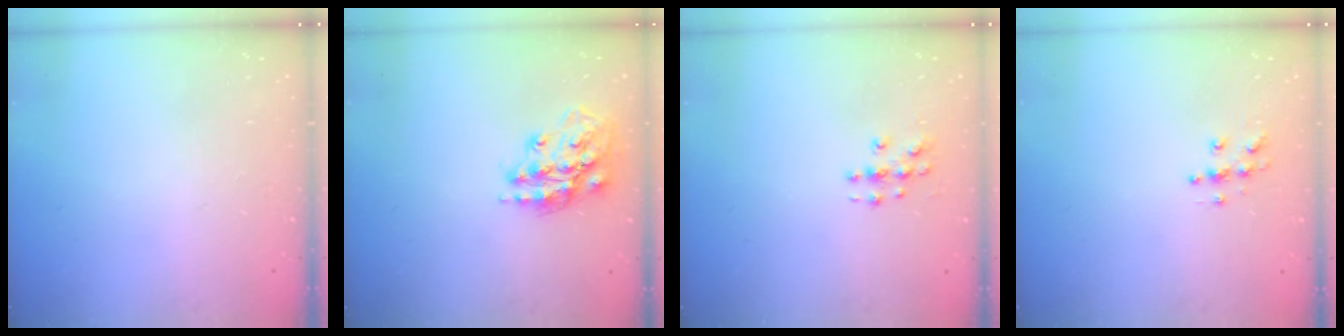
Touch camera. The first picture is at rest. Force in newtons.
{"total": 16.1, "press": 16.1, "slide": 1.5}
{"total": 3.5, "press": 3.4, "slide": 0.2}
{"total": 5.7, "press": 5.7, "slide": 0.5}